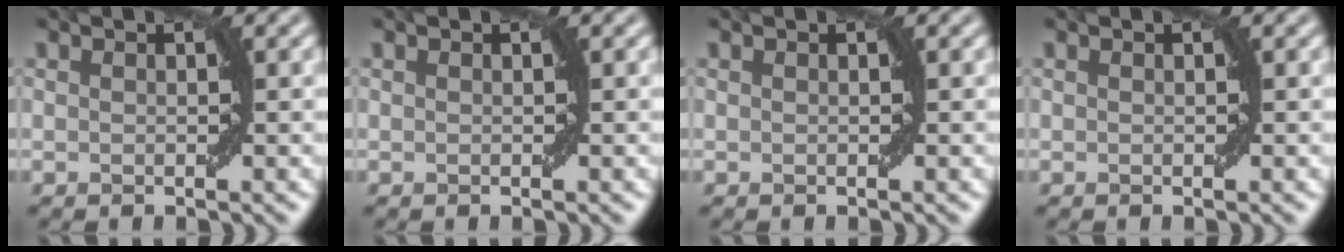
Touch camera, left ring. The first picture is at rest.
{"total": 0.0}
{"total": 0.0}
{"total": 0.0}